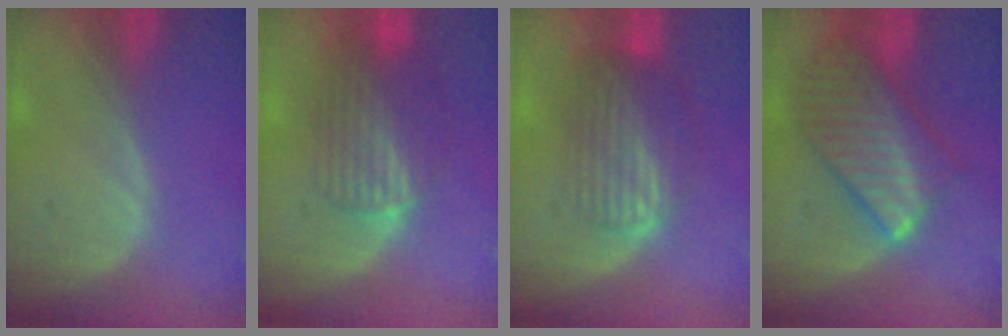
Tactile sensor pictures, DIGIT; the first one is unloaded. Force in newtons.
{"total": 6.6, "press": 6.5, "slide": 1.1}
{"total": 6.6, "press": 6.3, "slide": 1.9}
{"total": 9.8, "press": 9.8, "slide": 0.9}